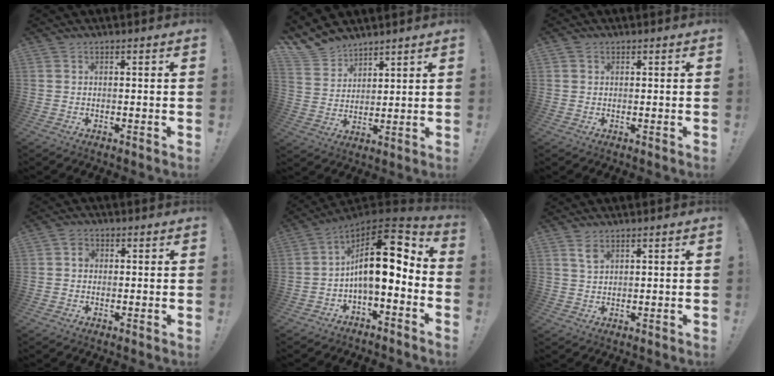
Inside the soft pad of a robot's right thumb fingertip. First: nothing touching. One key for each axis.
{"total": 8.7, "fx": 7.4, "fy": 4.4, "fz": 1.3, "tx": -0.042, "ty": -0.057, "tz": 0.149}
{"total": 1.0, "fx": 0.6, "fy": 0.8, "fz": 0.2, "tx": 0.001, "ty": 0.000, "tz": 0.011}
{"total": 2.7, "fx": -0.1, "fy": 2.2, "fz": 1.4, "tx": -0.024, "ty": 0.010, "tz": -0.002}
{"total": 15.5, "fx": 2.1, "fy": 6.6, "fz": 13.9, "tx": -0.229, "ty": -0.009, "tz": 0.033}
{"total": 3.4, "fx": 2.2, "fy": 1.6, "fz": 2.1, "tx": -0.037, "ty": -0.009, "tz": 0.038}